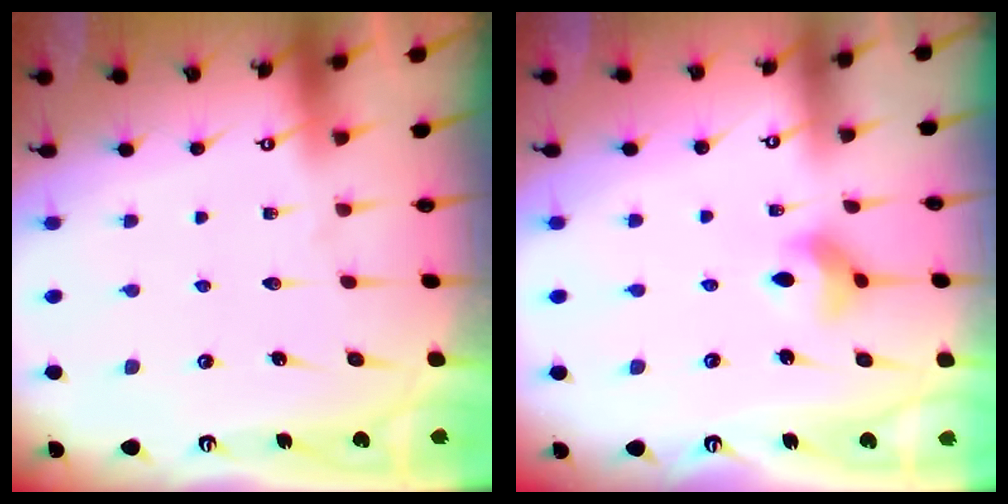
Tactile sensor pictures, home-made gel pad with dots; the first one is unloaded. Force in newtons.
{"total": 6.6, "press": 6.5, "slide": 0.9}